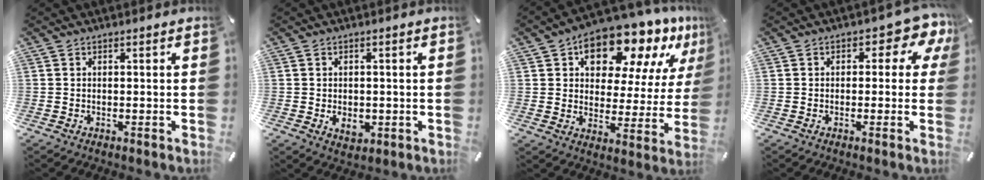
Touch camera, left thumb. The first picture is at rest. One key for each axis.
{"total": 3.7, "fx": -0.6, "fy": 2.8, "fz": 2.3, "tx": -0.030, "ty": -0.006, "tz": -0.012}
{"total": 15.4, "fx": 11.8, "fy": 7.2, "fz": 7.0, "tx": -0.111, "ty": -0.085, "tz": 0.201}
{"total": 6.2, "fx": 1.9, "fy": 3.5, "fz": 4.8, "tx": -0.057, "ty": -0.009, "tz": 0.024}